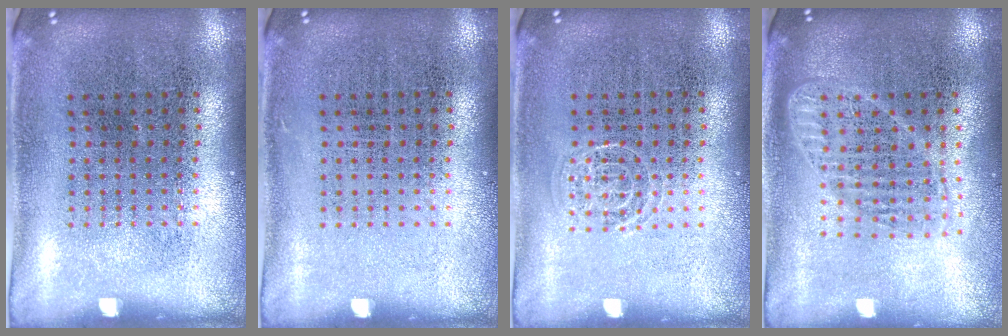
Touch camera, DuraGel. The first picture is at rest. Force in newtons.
{"total": 0.0}
{"total": 1.1, "press": 1.1, "slide": 0.2}
{"total": 1.8, "press": 1.6, "slide": 0.9}